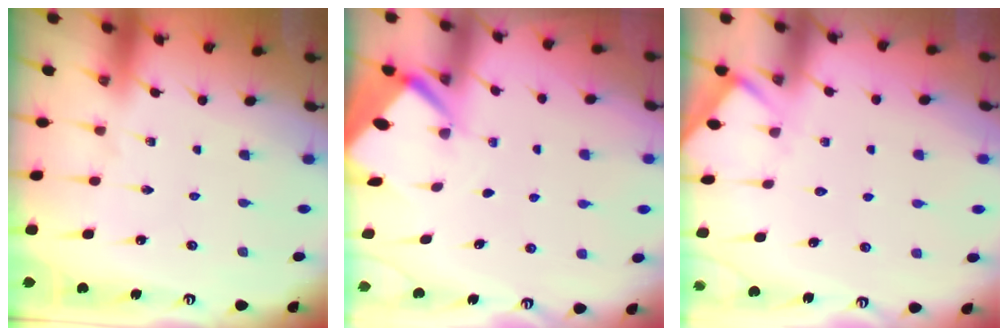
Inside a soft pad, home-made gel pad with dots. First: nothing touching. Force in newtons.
{"total": 3.0, "press": 3.0, "slide": 0.4}
{"total": 4.1, "press": 4.0, "slide": 0.5}